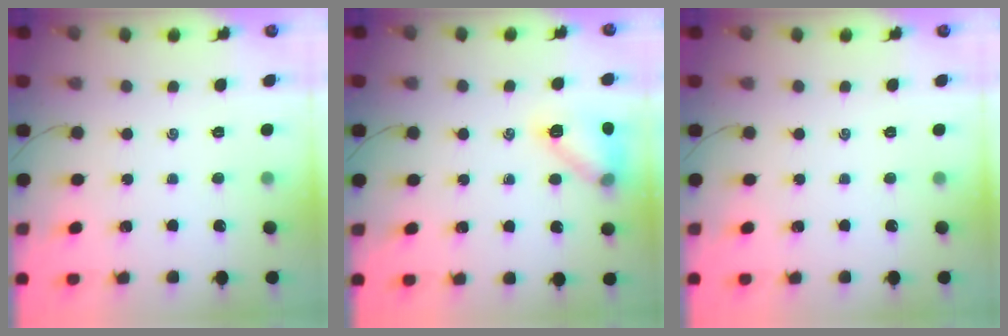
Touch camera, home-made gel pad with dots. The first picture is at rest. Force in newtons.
{"total": 12.4, "press": 12.4, "slide": 0.4}
{"total": 0.0}